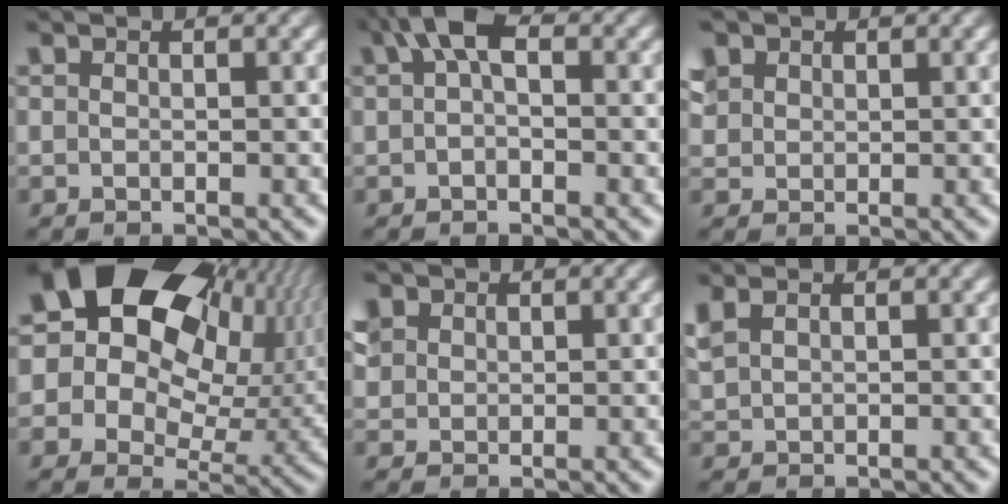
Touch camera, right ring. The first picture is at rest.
{"total": 4.7, "force": [1.6, 2.4, 3.7], "torque": [-0.062, 0.012, 0.021]}
{"total": 2.9, "force": [1.4, 2.3, 1.1], "torque": [-0.024, 0.004, 0.029]}
{"total": 24.4, "force": [4.0, 18.1, 15.8], "torque": [-0.292, -0.006, 0.050]}
{"total": 3.2, "force": [1.3, 2.6, 1.2], "torque": [-0.029, 0.002, 0.028]}
{"total": 1.9, "force": [0.9, 1.3, 0.9], "torque": [-0.023, 0.007, 0.023]}